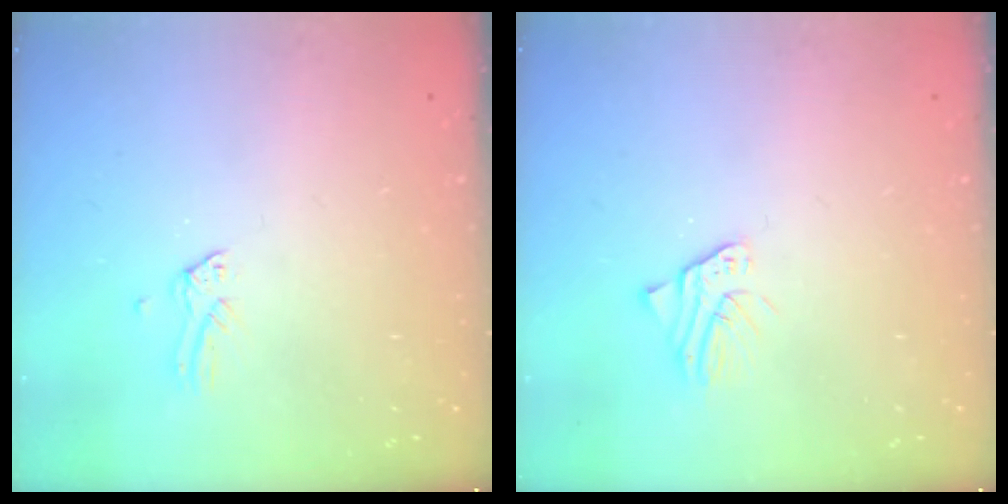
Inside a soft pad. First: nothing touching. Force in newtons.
{"total": 2.5, "press": 2.5, "slide": 0.2}